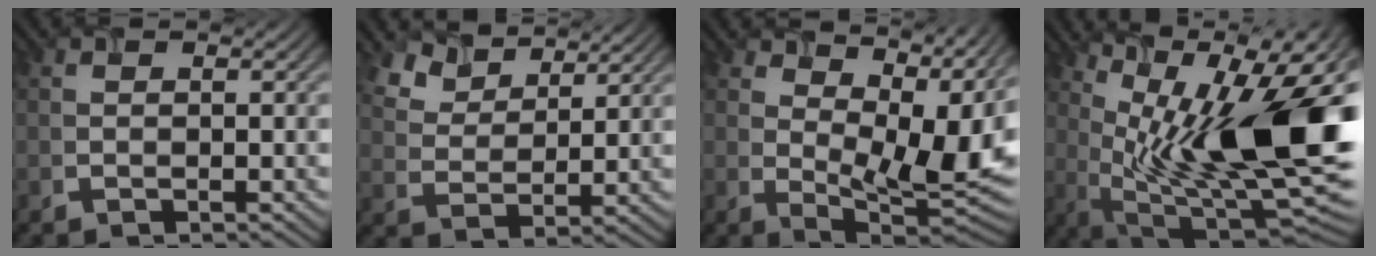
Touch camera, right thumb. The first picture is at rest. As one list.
[{"total": 5.6, "force": [4.8, 2.3, 1.8], "torque": [-0.061, 0.002, 0.109]}, {"total": 12.4, "force": [5.5, 5.8, 9.4], "torque": [-0.144, -0.001, 0.095]}, {"total": 18.3, "force": [3.8, 7.0, 16.5], "torque": [-0.232, 0.017, 0.081]}]